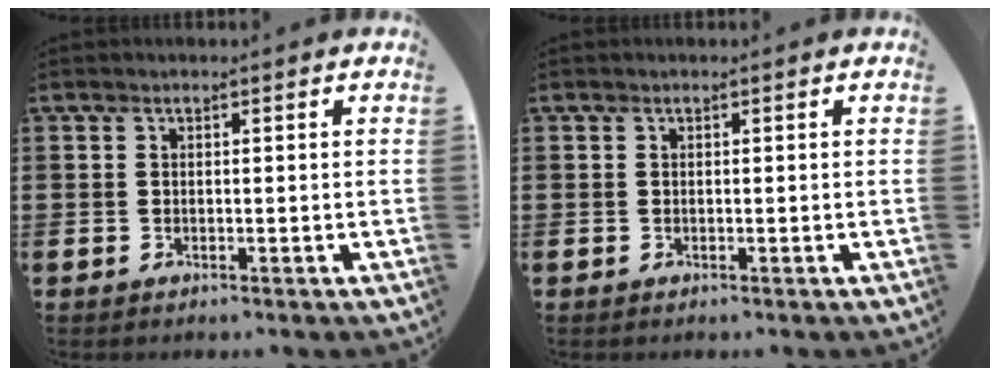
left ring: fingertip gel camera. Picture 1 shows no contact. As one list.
[{"total": 0.0}]